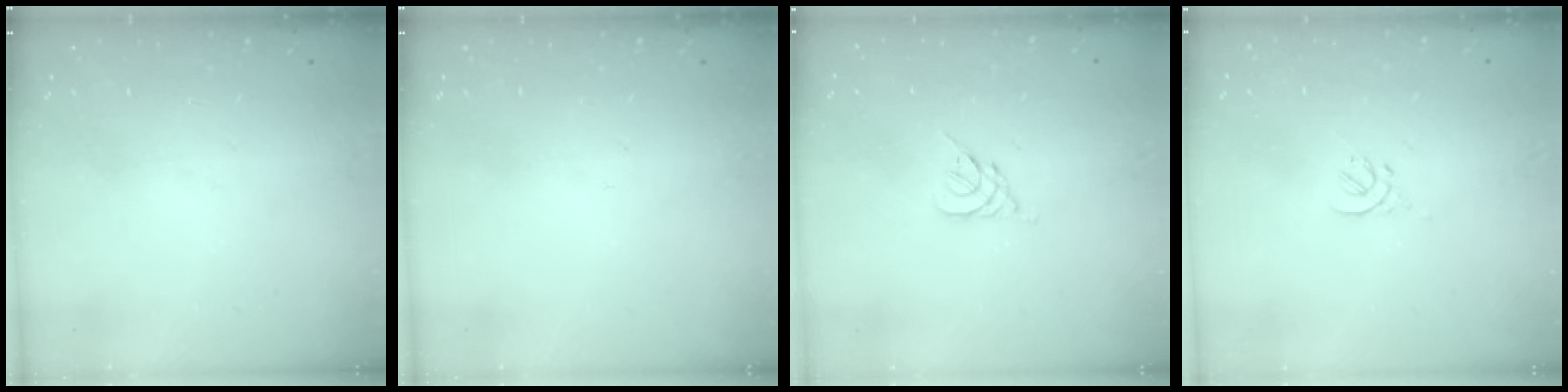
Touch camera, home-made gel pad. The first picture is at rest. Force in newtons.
{"total": 0.0}
{"total": 2.6, "press": 2.5, "slide": 0.7}
{"total": 0.0}